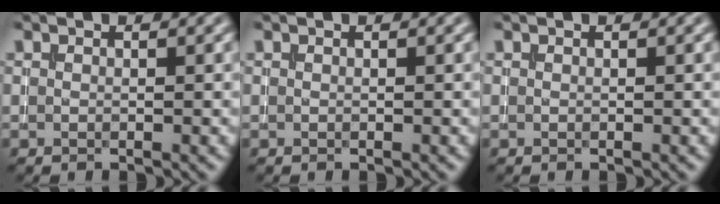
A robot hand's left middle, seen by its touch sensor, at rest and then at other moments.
{"total": 0.0}
{"total": 0.0}